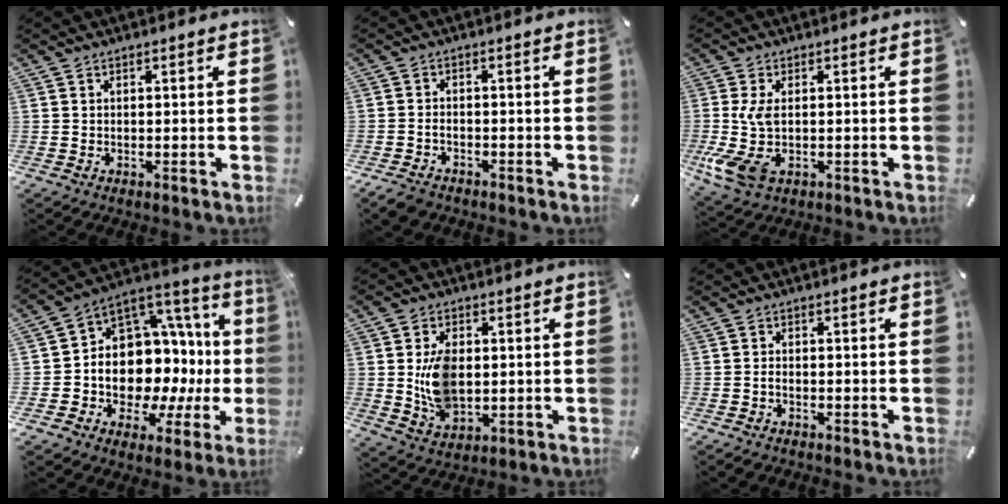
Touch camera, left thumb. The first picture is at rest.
{"total": 2.9, "force": [-2.0, 1.7, 1.3], "torque": [-0.037, 0.006, -0.042]}
{"total": 7.8, "force": [-0.3, 4.4, 6.5], "torque": [-0.160, -0.012, -0.007]}
{"total": 12.3, "force": [-0.3, 10.3, 6.8], "torque": [-0.097, -0.055, 0.004]}
{"total": 10.4, "force": [0.6, 7.1, 7.5], "torque": [-0.157, -0.001, 0.009]}
{"total": 1.0, "force": [-0.6, 0.4, 0.7], "torque": [-0.016, 0.000, -0.012]}